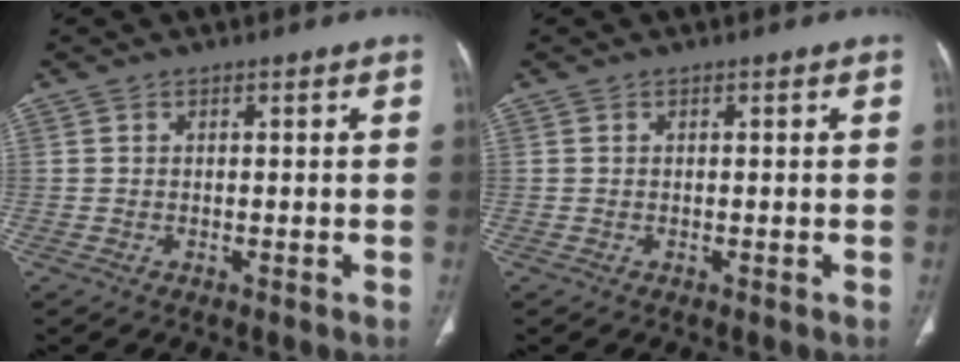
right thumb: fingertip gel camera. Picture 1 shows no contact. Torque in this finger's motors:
{"motor_torque": [-0.01, 0.01, -0.07, 0.07, 0.00]}